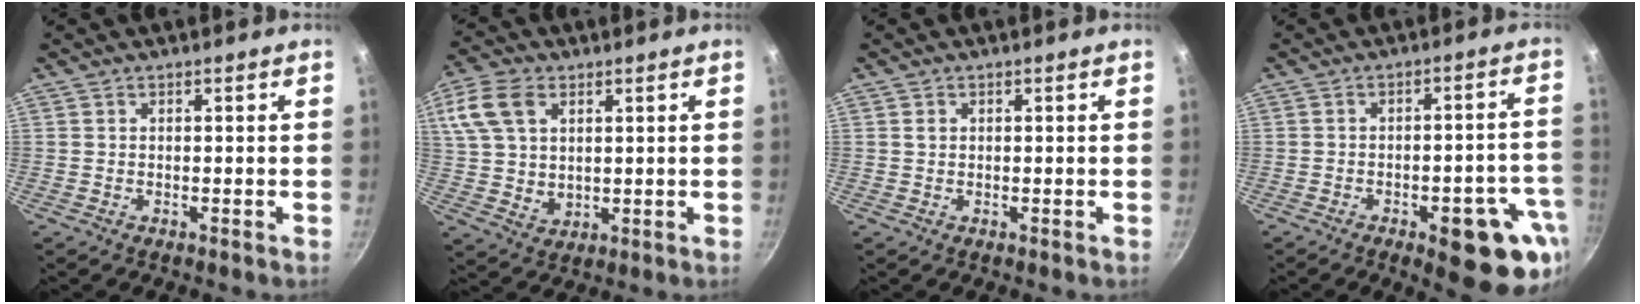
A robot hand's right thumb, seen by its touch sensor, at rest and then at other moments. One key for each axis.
{"total": 13.3, "fx": 5.1, "fy": 9.0, "fz": 8.3, "tx": -0.164, "ty": -0.003, "tz": 0.099}
{"total": 0.8, "fx": 0.2, "fy": 0.7, "fz": 0.4, "tx": -0.005, "ty": 0.002, "tz": 0.003}
{"total": 15.2, "fx": -6.8, "fy": 5.7, "fz": 12.3, "tx": -0.098, "ty": 0.028, "tz": -0.082}